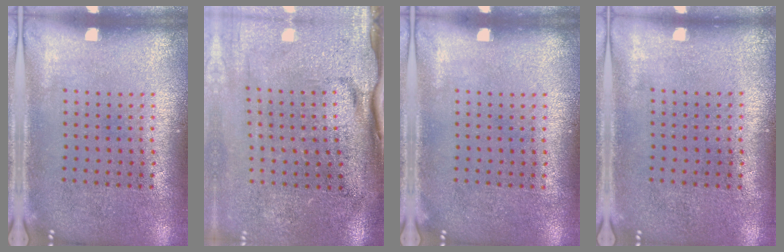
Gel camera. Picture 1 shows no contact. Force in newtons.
{"total": 4.4, "press": 3.6, "slide": 2.5}
{"total": 0.0}
{"total": 0.0}